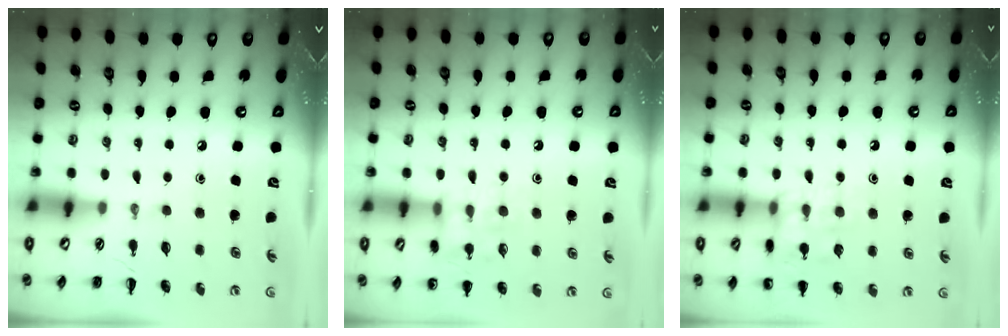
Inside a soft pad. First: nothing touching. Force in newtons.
{"total": 12.7, "press": 12.6, "slide": 1.4}
{"total": 12.8, "press": 12.8, "slide": 0.7}